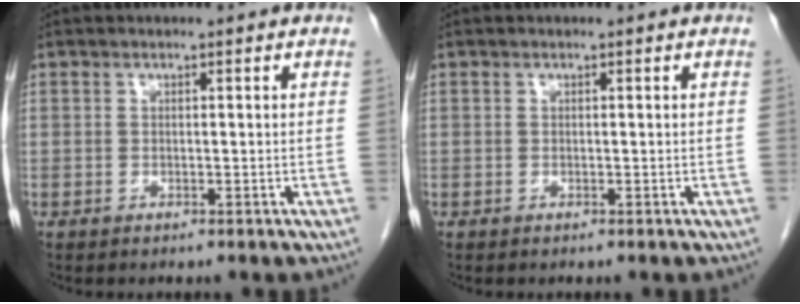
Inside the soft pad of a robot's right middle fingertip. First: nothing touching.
{"total": 0.0}